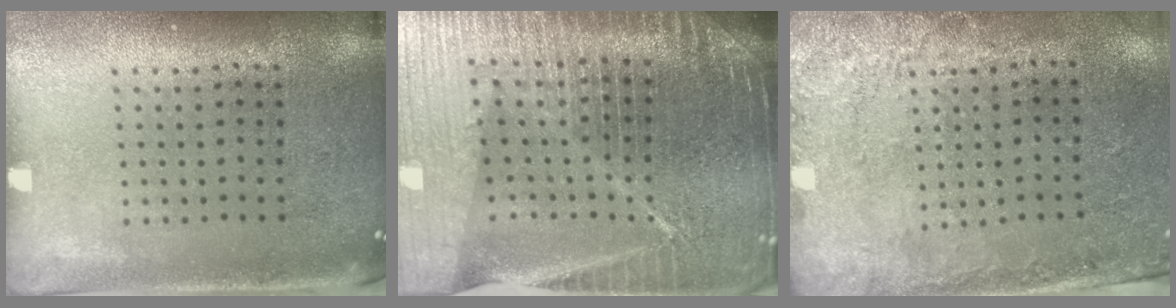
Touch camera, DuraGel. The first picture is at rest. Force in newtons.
{"total": 6.9, "press": 5.9, "slide": 3.6}
{"total": 2.8, "press": 2.0, "slide": 1.9}